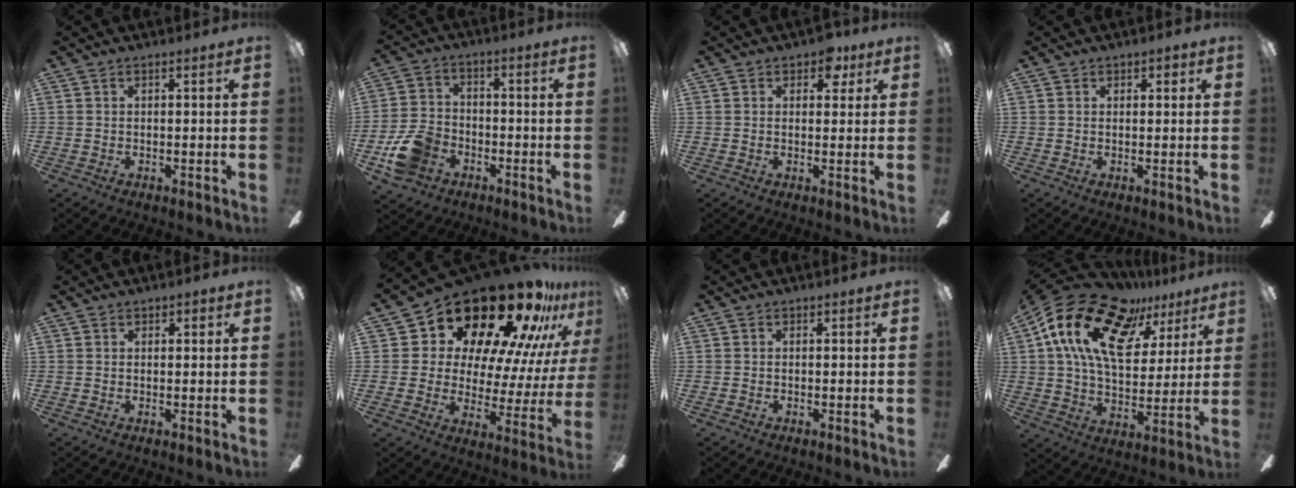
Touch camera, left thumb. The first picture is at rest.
{"total": 10.8, "force": [-5.0, 8.0, 5.2], "torque": [-0.120, 0.036, -0.090]}
{"total": 4.9, "force": [2.9, 3.0, 2.7], "torque": [-0.027, -0.002, 0.047]}
{"total": 1.5, "force": [0.8, 1.1, 0.6], "torque": [-0.005, 0.000, 0.013]}
{"total": 1.1, "force": [0.7, 0.8, 0.4], "torque": [0.001, 0.000, 0.010]}
{"total": 23.4, "force": [19.0, 8.7, 10.5], "torque": [-0.170, -0.149, 0.331]}
{"total": 0.0}
{"total": 21.0, "force": [11.1, 11.7, 13.4], "torque": [-0.255, -0.041, 0.195]}